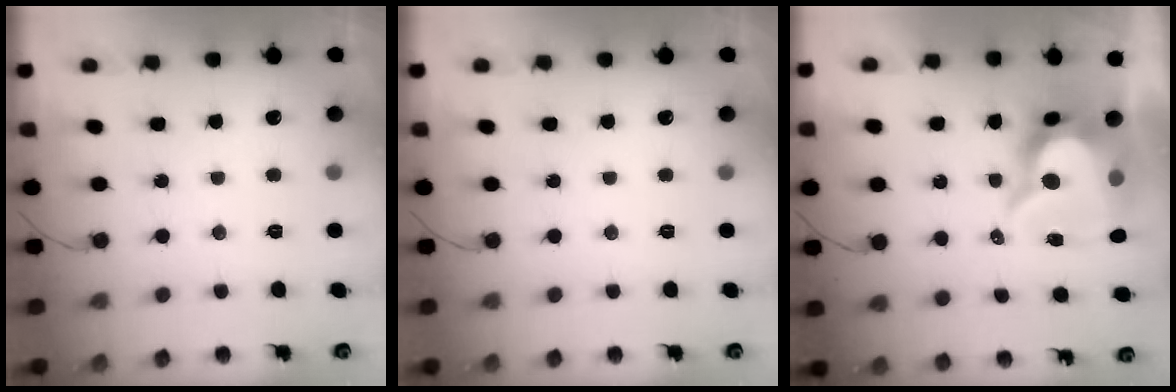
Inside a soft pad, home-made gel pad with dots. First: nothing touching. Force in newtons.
{"total": 0.0}
{"total": 12.3, "press": 12.2, "slide": 0.9}